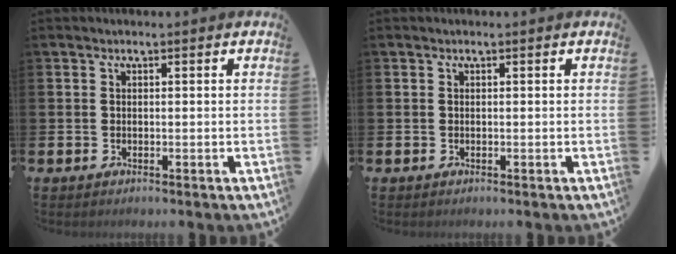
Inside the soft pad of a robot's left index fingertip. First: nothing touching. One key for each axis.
{"total": 0.0}